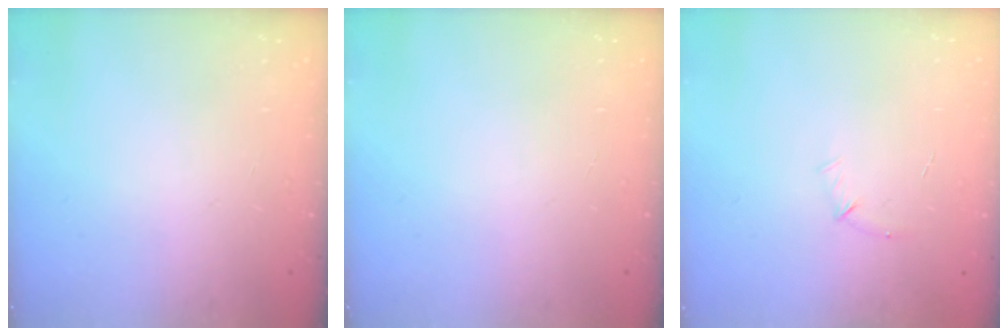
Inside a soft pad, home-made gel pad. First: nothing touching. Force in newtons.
{"total": 0.0}
{"total": 4.9, "press": 4.7, "slide": 1.2}